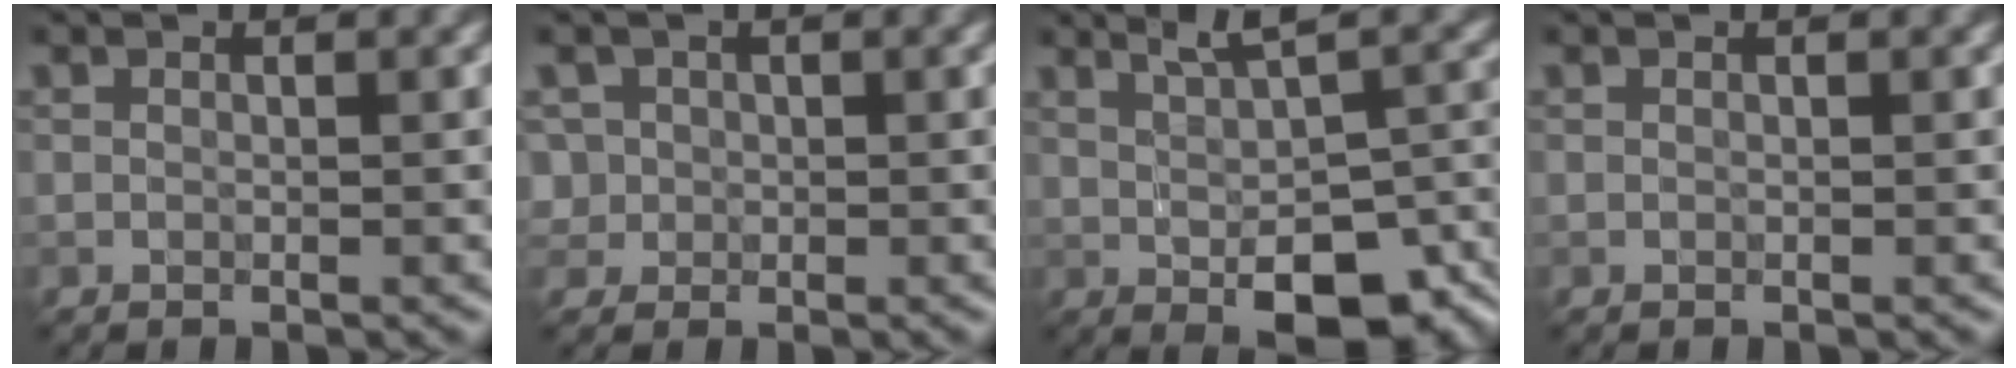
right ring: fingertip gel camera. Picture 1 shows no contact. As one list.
[{"total": 3.2, "force": [0.5, 3.0, 1.0], "torque": [-0.012, 0.018, 0.007]}, {"total": 7.9, "force": [-0.4, 2.9, 7.3], "torque": [-0.102, -0.009, 0.007]}, {"total": 0.0}]